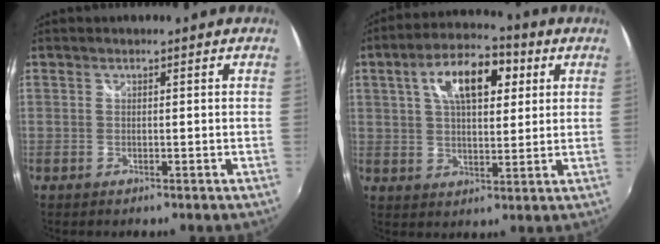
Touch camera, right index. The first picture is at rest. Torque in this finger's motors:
{"motor_torque": [0.93, 0.71, 0.35, 0.14]}